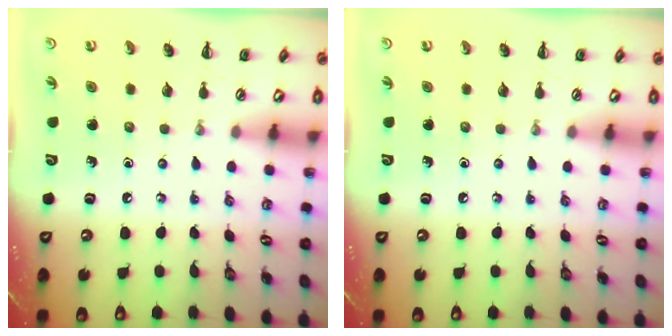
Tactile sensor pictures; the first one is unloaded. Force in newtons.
{"total": 0.0}